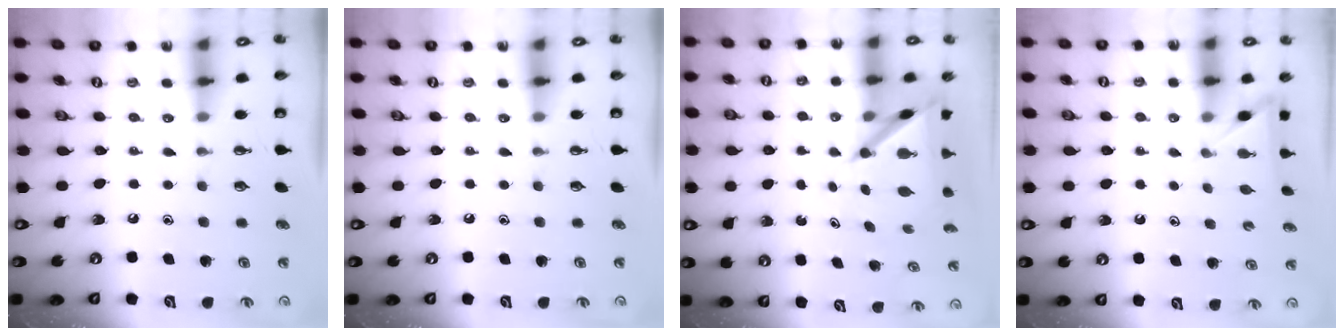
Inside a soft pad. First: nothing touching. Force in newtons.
{"total": 0.0}
{"total": 6.4, "press": 6.4, "slide": 0.6}
{"total": 2.2, "press": 2.2, "slide": 0.2}